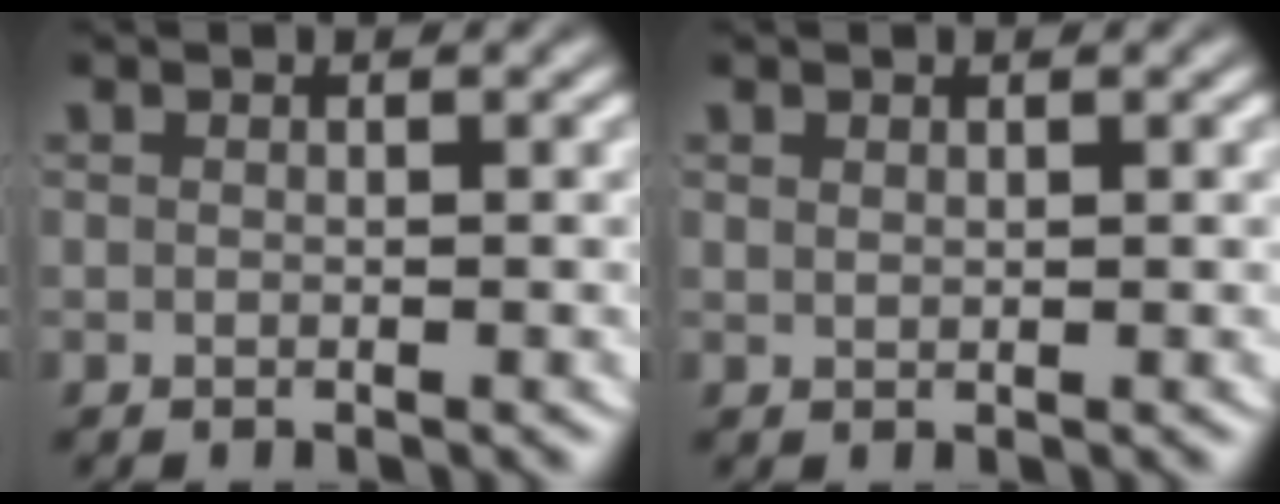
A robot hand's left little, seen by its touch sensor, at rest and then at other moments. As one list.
[{"total": 0.5, "force": [0.5, 0.0, 0.1], "torque": [0.000, -0.001, 0.015]}]